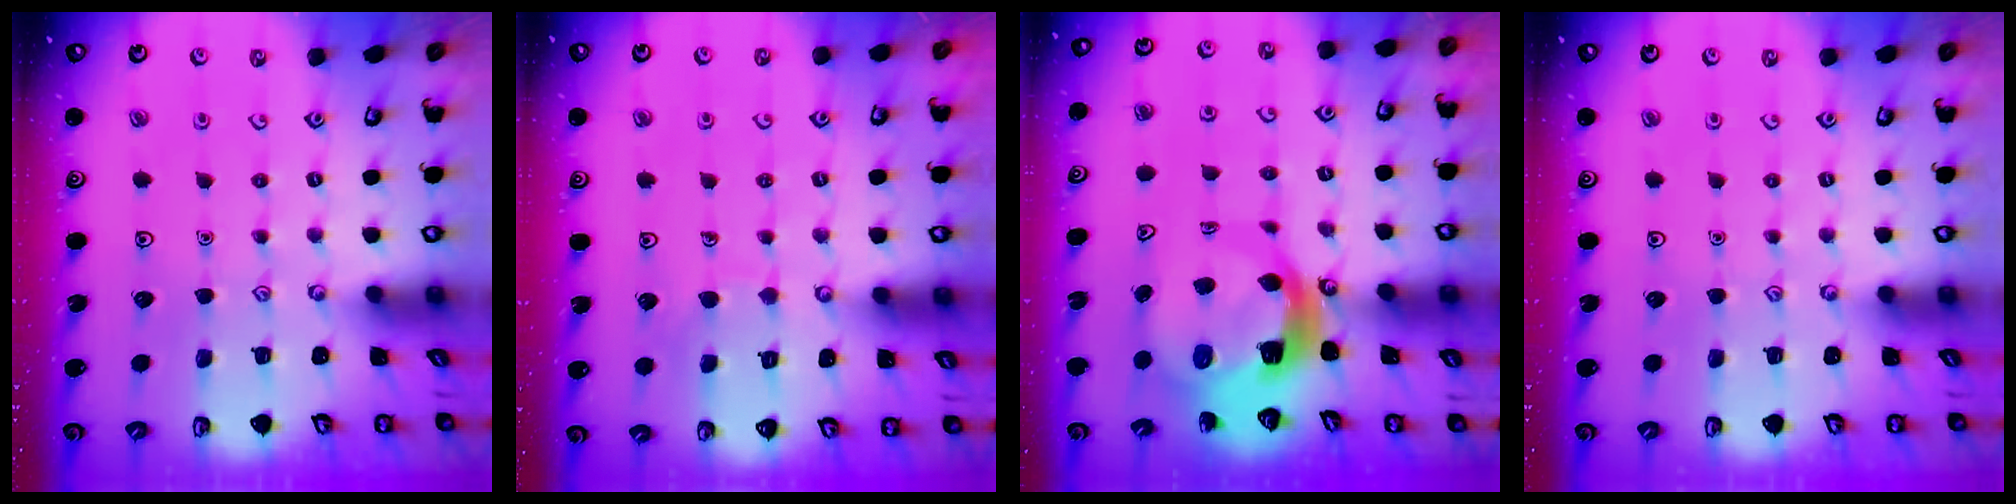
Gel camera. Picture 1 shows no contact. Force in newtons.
{"total": 5.6, "press": 5.6, "slide": 0.4}
{"total": 9.5, "press": 9.5, "slide": 1.0}
{"total": 0.0}